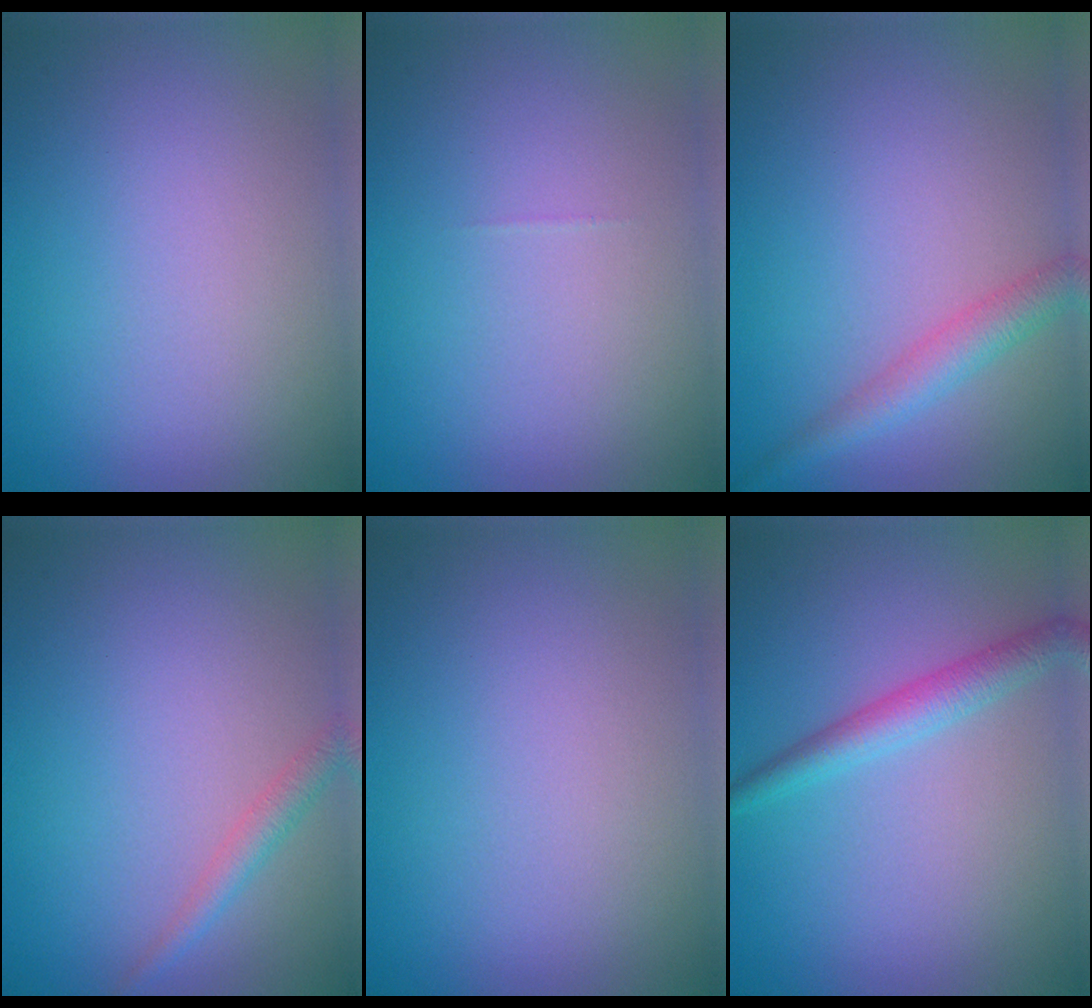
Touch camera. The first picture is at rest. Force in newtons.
{"total": 0.0}
{"total": 2.8, "press": 2.8, "slide": 0.2}
{"total": 1.8, "press": 1.8, "slide": 0.1}
{"total": 0.0}
{"total": 2.8, "press": 2.8, "slide": 0.1}